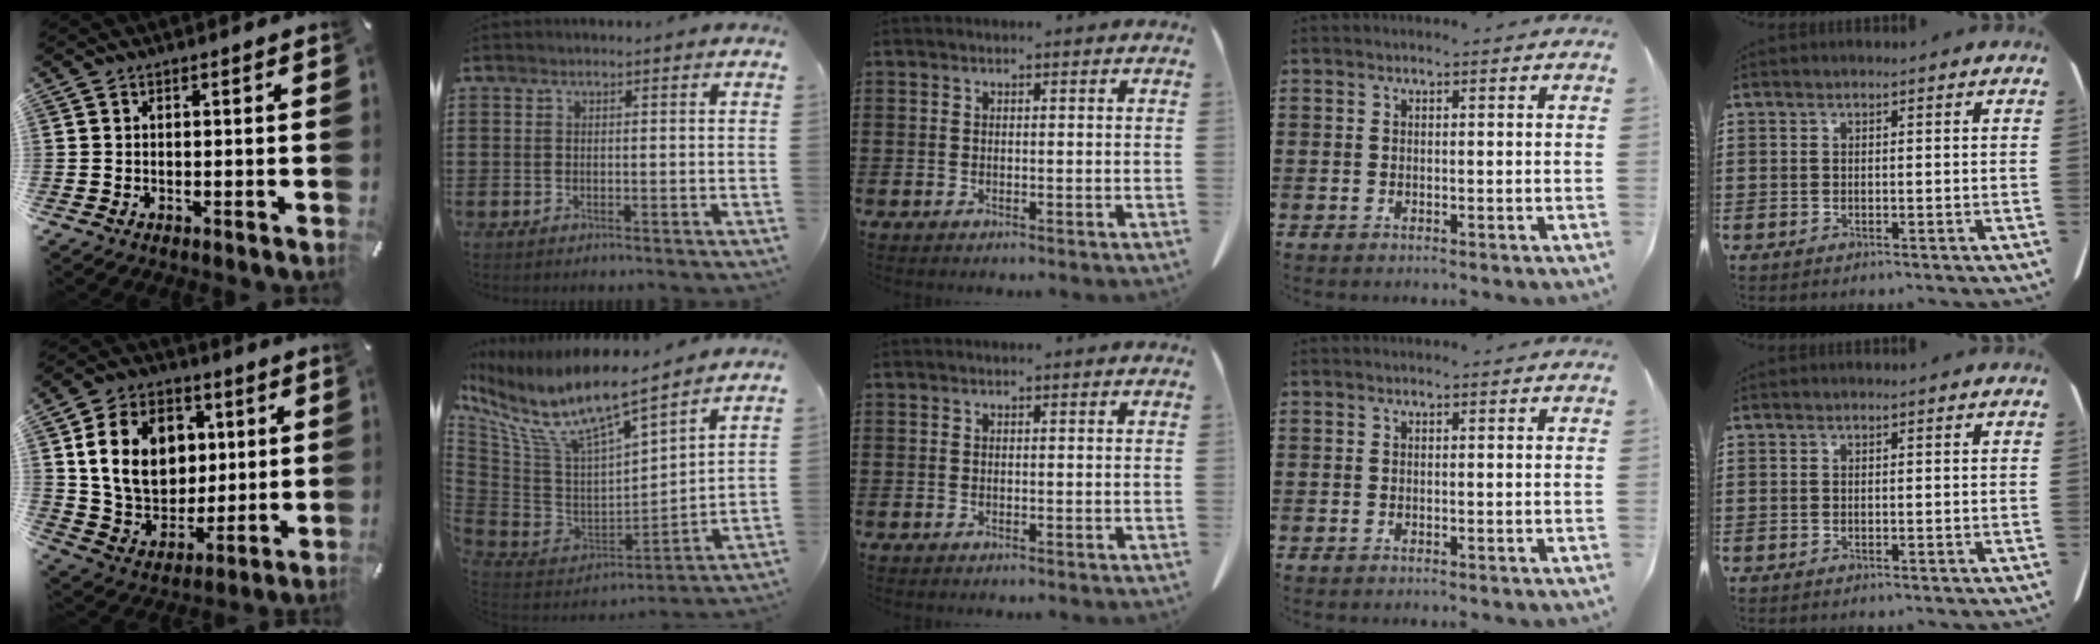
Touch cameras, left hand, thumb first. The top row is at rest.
{"thumb": {"total": 16.4, "force": [4.2, 13.3, 8.6], "torque": [-0.157, 0.004, 0.084]}, "index": {"total": 11.7, "force": [8.6, 2.5, 7.5], "torque": [-0.177, -0.061, 0.148]}}